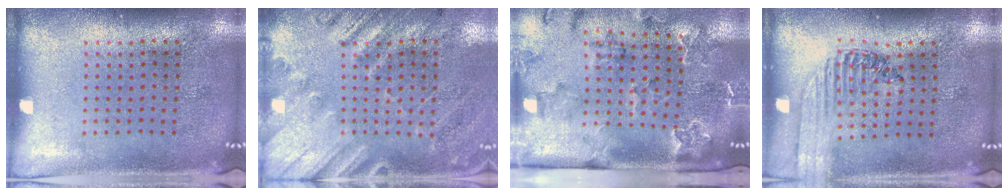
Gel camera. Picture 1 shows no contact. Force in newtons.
{"total": 2.5, "press": 1.8, "slide": 1.7}
{"total": 2.3, "press": 2.3, "slide": 0.4}
{"total": 1.5, "press": 1.3, "slide": 0.7}